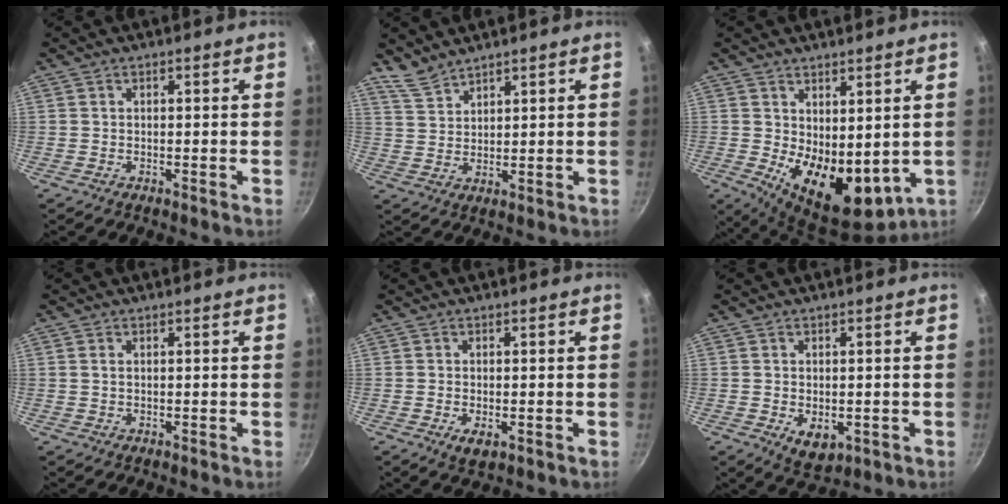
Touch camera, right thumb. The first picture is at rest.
{"total": 4.4, "force": [4.1, 1.3, 1.0], "torque": [-0.018, -0.017, 0.090]}
{"total": 12.9, "force": [1.0, 7.4, 10.6], "torque": [-0.132, -0.040, 0.039]}
{"total": 0.8, "force": [0.3, 0.5, 0.6], "torque": [-0.011, 0.001, 0.004]}
{"total": 2.8, "force": [-0.7, 1.5, 2.2], "torque": [-0.037, -0.009, -0.008]}
{"total": 4.9, "force": [-0.8, 3.3, 3.6], "torque": [-0.048, -0.011, -0.001]}